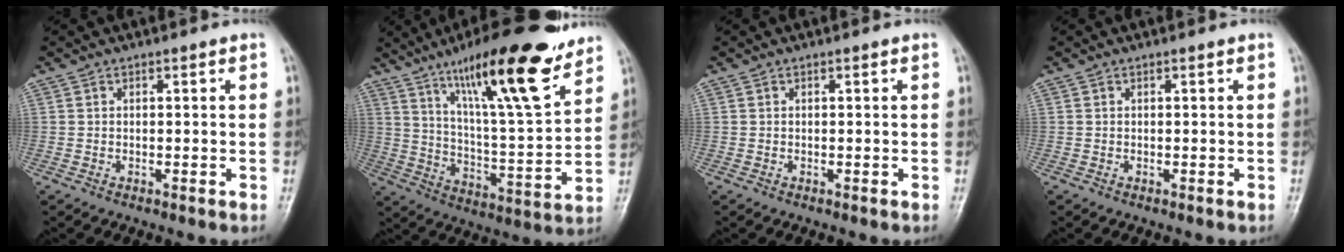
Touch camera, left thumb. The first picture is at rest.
{"total": 21.7, "force": [14.3, 4.0, 15.8], "torque": [-0.229, -0.065, 0.235]}
{"total": 0.0}
{"total": 0.0}